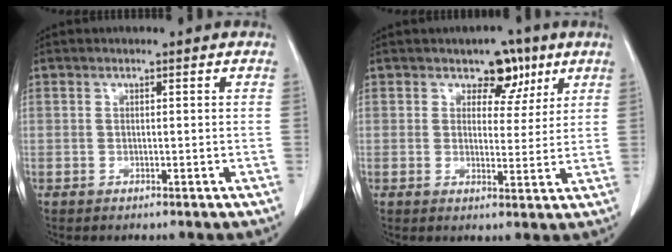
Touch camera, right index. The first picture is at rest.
{"total": 5.1, "force": [3.1, 3.3, 2.4], "torque": [-0.017, 0.002, 0.042]}